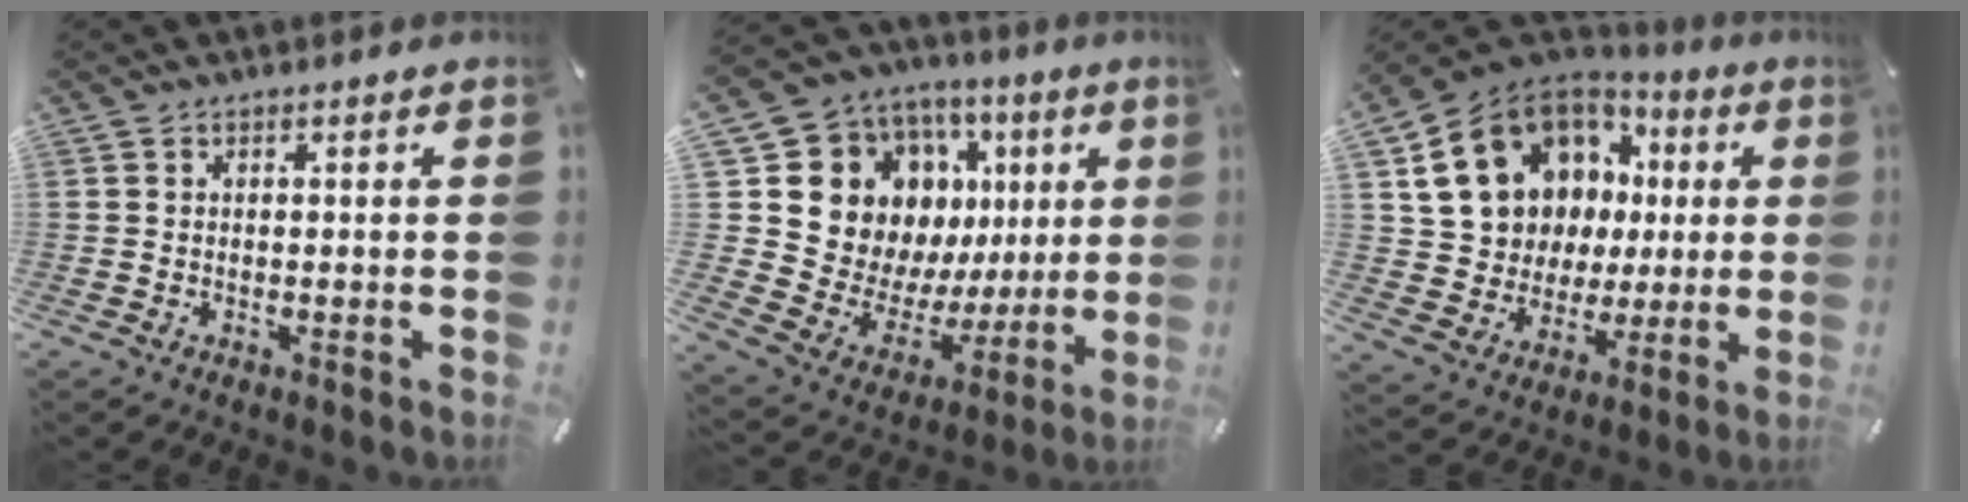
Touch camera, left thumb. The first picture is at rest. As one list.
[{"total": 16.0, "force": [6.7, 13.3, 6.0], "torque": [-0.111, -0.061, 0.146]}, {"total": 18.0, "force": [6.1, 15.2, 7.6], "torque": [-0.146, -0.034, 0.135]}]